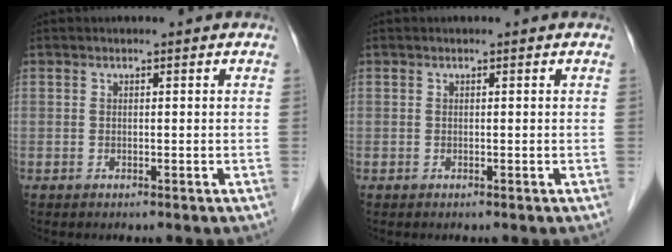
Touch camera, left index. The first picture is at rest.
{"total": 0.0}